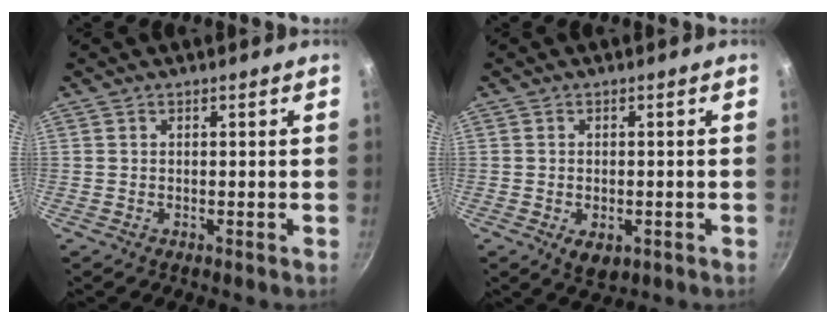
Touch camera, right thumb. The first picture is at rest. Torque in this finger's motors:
{"motor_torque": [-0.34, 0.29, -0.23, 0.15, 0.10]}